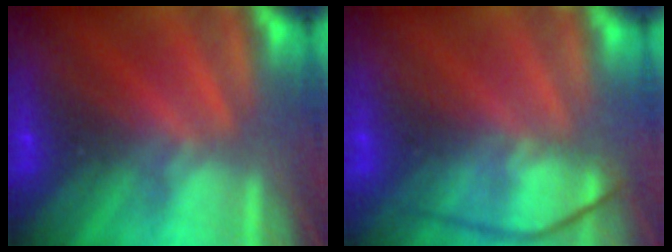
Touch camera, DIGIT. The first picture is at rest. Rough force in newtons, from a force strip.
{"total": 4.5}